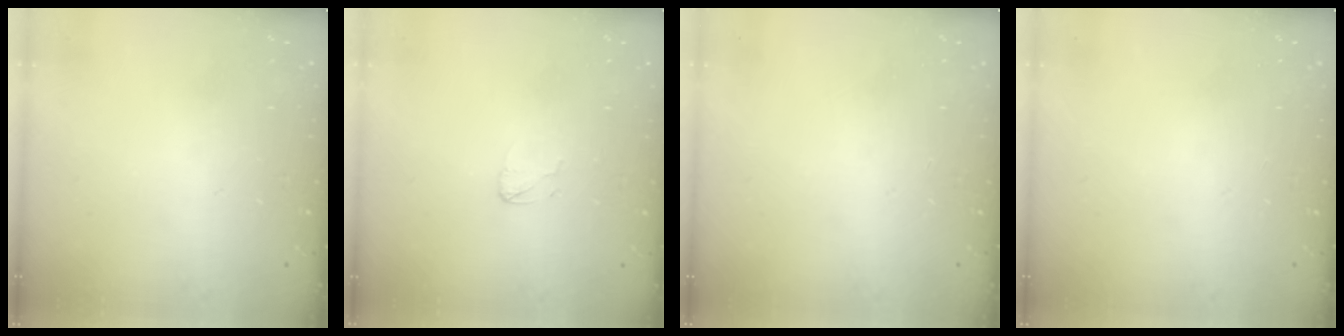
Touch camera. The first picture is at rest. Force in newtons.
{"total": 2.9, "press": 2.9, "slide": 0.2}
{"total": 0.0}
{"total": 0.0}